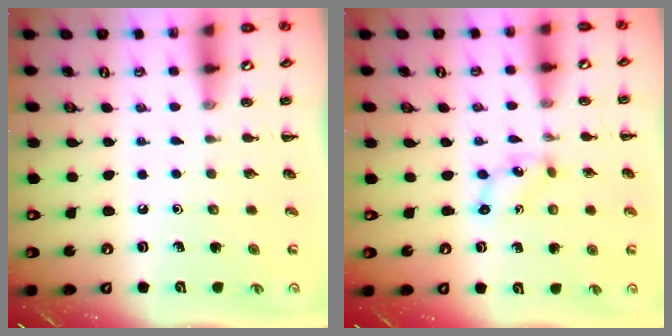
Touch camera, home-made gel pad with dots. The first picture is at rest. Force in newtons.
{"total": 1.7, "press": 1.6, "slide": 0.6}